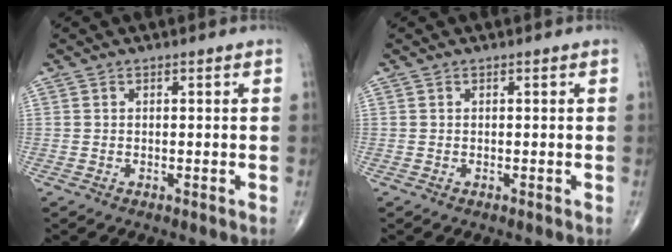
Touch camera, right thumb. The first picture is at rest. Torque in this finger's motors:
{"motor_torque": [-0.06, 0.06, -0.05, -0.02, 0.00]}